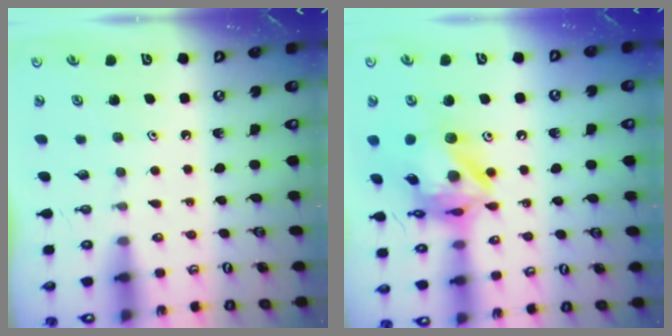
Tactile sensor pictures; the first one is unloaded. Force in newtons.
{"total": 18.0, "press": 17.9, "slide": 2.0}